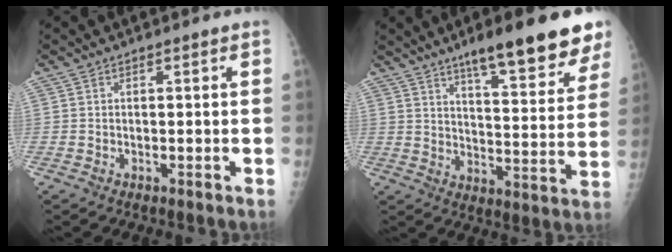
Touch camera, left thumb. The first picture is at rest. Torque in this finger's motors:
{"motor_torque": [0.50, 0.56, 0.31, -0.67, 0.09]}